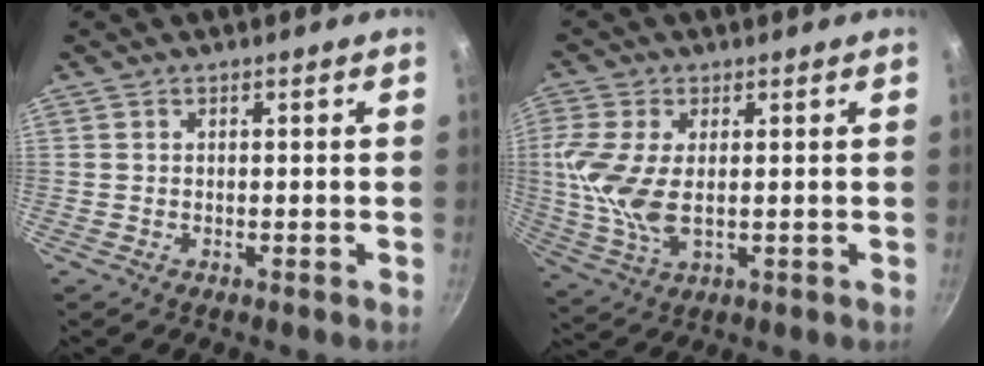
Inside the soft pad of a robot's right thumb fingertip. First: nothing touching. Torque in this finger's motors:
{"motor_torque": [1.69, 1.71, 0.92, -0.54, 0.16]}